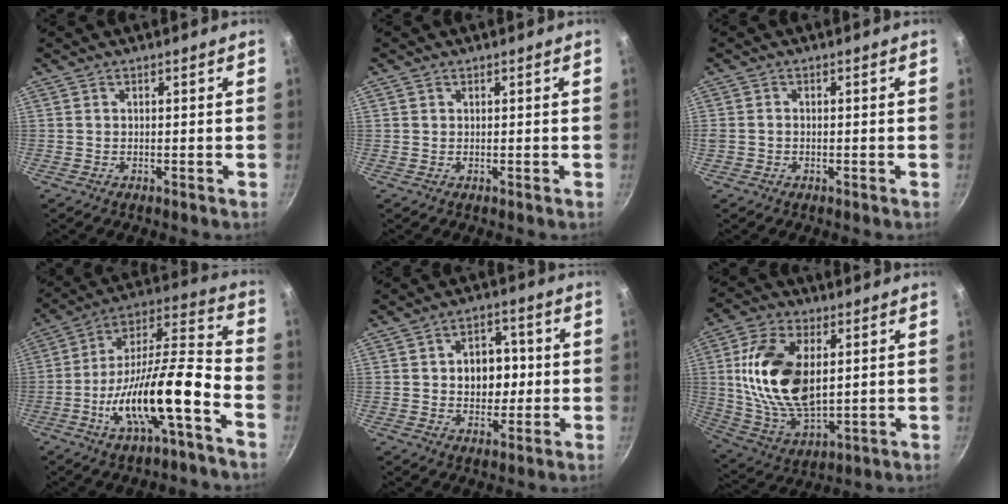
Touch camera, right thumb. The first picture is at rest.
{"total": 0.6, "force": [0.3, 0.5, 0.1], "torque": [0.000, 0.002, 0.002]}
{"total": 1.3, "force": [-0.3, 1.1, 0.6], "torque": [-0.012, 0.002, -0.007]}
{"total": 19.3, "force": [-7.7, 5.1, 16.9], "torque": [-0.281, 0.054, -0.139]}
{"total": 8.9, "force": [0.7, 6.6, 5.8], "torque": [-0.047, 0.006, 0.008]}
{"total": 18.7, "force": [3.4, 10.6, 15.1], "torque": [-0.276, -0.011, 0.074]}